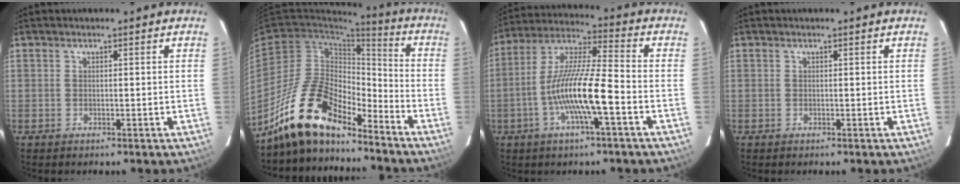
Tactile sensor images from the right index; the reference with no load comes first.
{"total": 16.4, "force": [-13.4, 5.3, 7.8], "torque": [-0.156, 0.006, -0.252]}
{"total": 13.6, "force": [-4.6, 1.4, 12.7], "torque": [-0.249, 0.004, -0.093]}
{"total": 0.0}